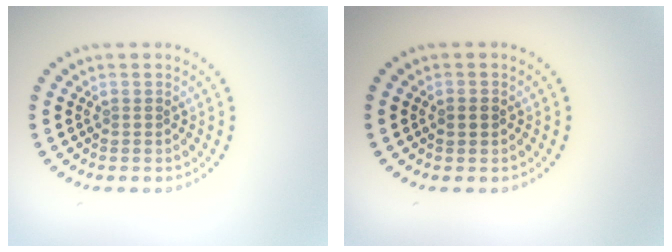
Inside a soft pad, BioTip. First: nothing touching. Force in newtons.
{"total": 1.5, "press": 1.5, "slide": 0.0}